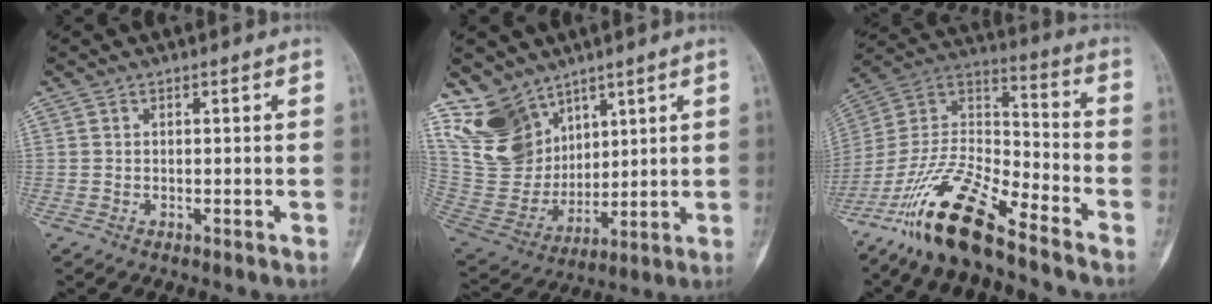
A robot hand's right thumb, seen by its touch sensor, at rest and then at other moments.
{"total": 15.9, "force": [10.9, 10.0, 5.6], "torque": [-0.082, -0.050, 0.239]}
{"total": 19.1, "force": [-13.8, 5.0, 12.2], "torque": [-0.233, 0.074, -0.260]}